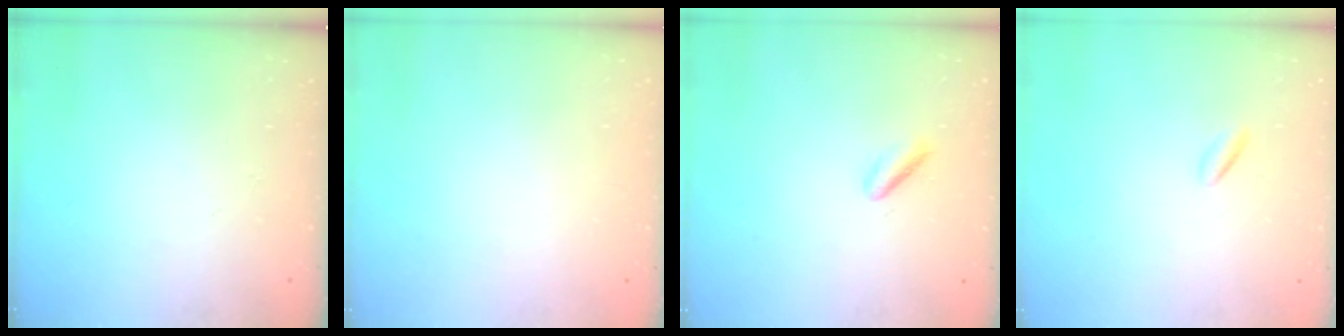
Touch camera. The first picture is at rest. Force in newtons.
{"total": 2.1, "press": 2.1, "slide": 0.1}
{"total": 1.7, "press": 1.3, "slide": 1.1}
{"total": 0.8, "press": 0.6, "slide": 0.5}